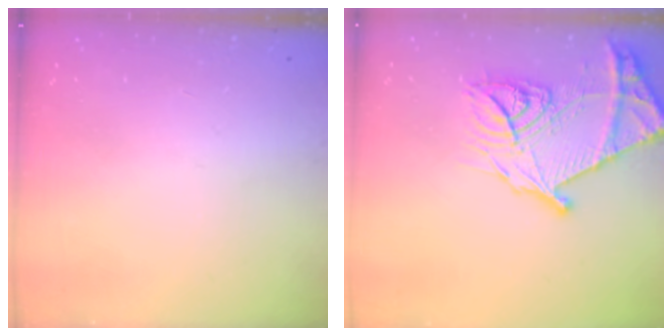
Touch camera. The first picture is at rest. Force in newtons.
{"total": 22.2, "press": 22.1, "slide": 2.4}